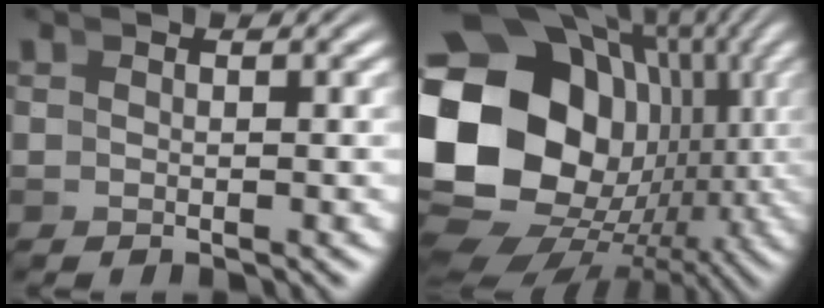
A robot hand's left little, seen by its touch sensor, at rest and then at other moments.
{"total": 25.1, "force": [-1.8, 17.4, 17.9], "torque": [-0.323, -0.062, -0.013]}